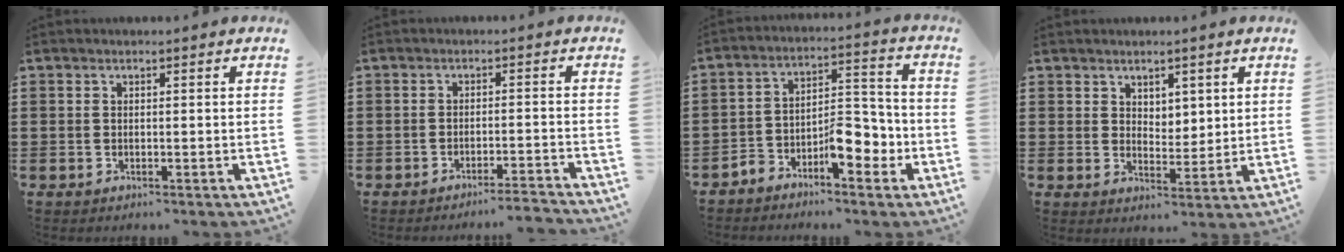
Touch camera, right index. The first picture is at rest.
{"total": 2.9, "force": [-2.8, -0.4, 0.9], "torque": [-0.016, -0.003, -0.057]}
{"total": 8.0, "force": [-4.3, 3.5, 5.7], "torque": [-0.083, 0.014, -0.077]}
{"total": 3.5, "force": [2.6, 2.3, 0.3], "torque": [-0.017, 0.006, 0.050]}